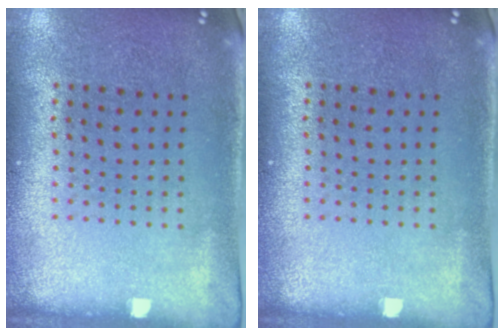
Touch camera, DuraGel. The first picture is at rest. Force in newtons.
{"total": 0.0}